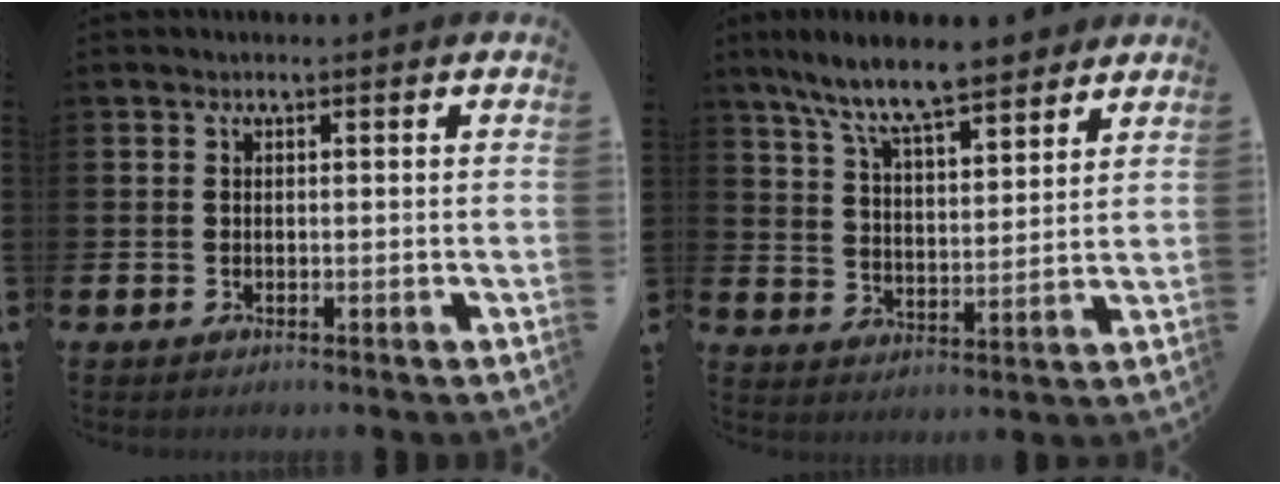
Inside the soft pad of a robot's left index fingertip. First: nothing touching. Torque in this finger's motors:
{"motor_torque": [0.90, -1.24, 1.05, 0.21]}